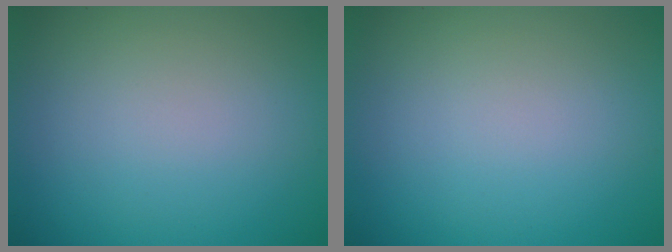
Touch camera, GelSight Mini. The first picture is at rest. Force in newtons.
{"total": 0.0}